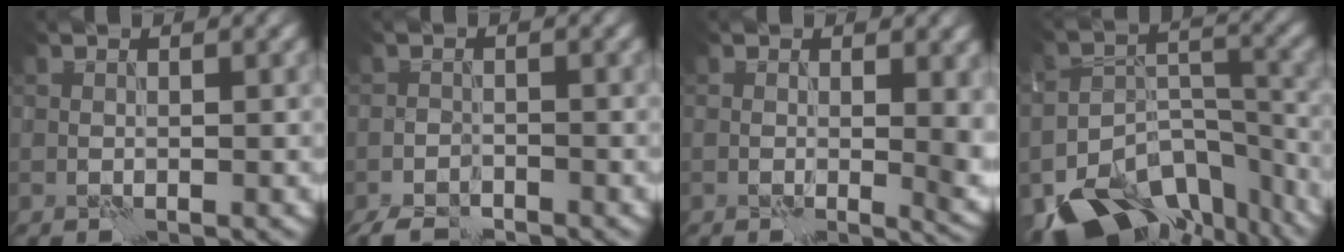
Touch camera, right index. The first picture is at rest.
{"total": 3.3, "force": [-3.0, 1.0, 1.1], "torque": [-0.018, -0.010, -0.057]}
{"total": 4.6, "force": [-0.1, 2.0, 4.2], "torque": [-0.043, -0.009, 0.004]}
{"total": 13.5, "force": [-10.5, 6.8, 5.3], "torque": [-0.099, -0.012, -0.135]}